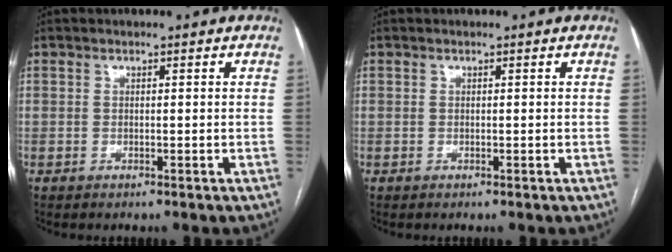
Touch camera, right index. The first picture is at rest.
{"total": 0.0}